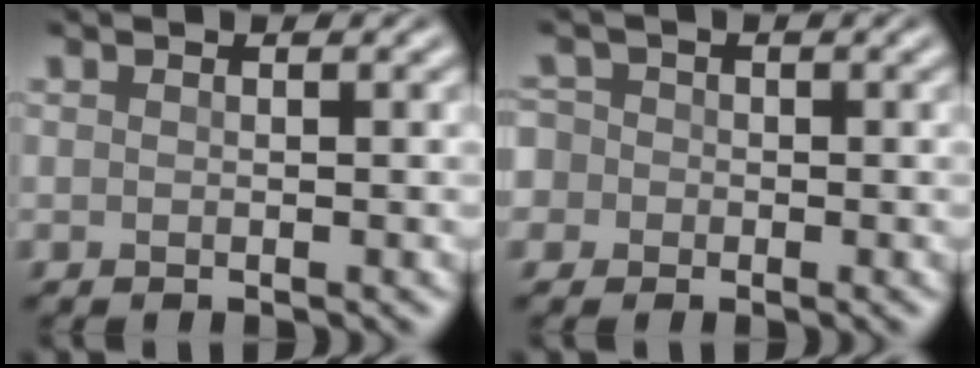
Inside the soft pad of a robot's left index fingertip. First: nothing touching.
{"total": 4.2, "force": [-0.7, 3.9, 1.4], "torque": [-0.022, 0.022, -0.048]}